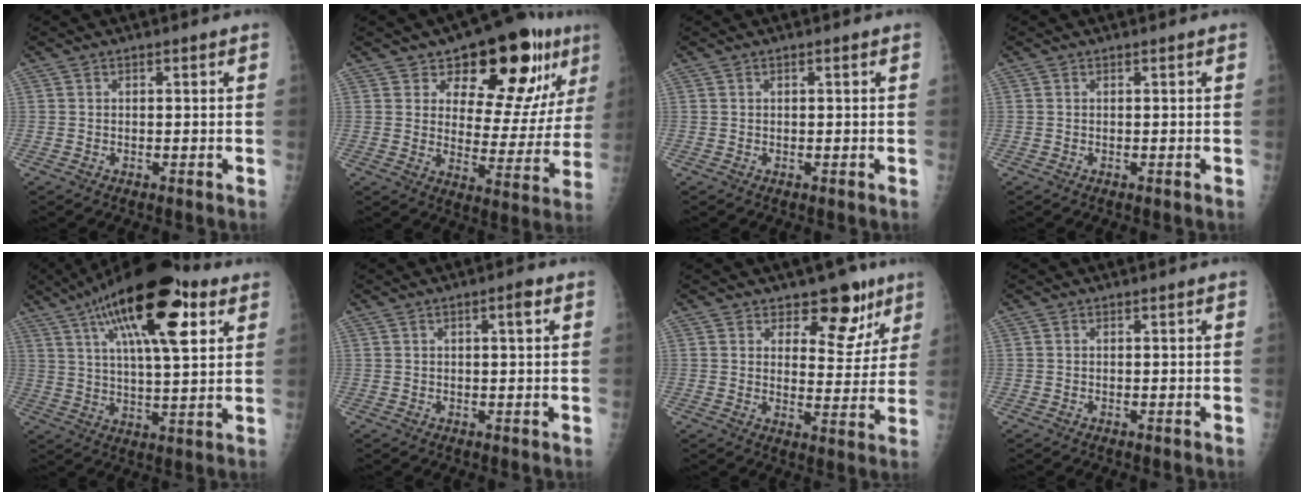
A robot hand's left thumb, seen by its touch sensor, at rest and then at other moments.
{"total": 19.5, "force": [10.5, 9.4, 13.6], "torque": [-0.125, -0.045, 0.152]}
{"total": 0.5, "force": [0.2, 0.2, 0.5], "torque": [-0.007, 0.002, 0.002]}
{"total": 0.0}
{"total": 22.1, "force": [10.3, 7.5, 18.1], "torque": [-0.287, -0.008, 0.165]}
{"total": 2.5, "force": [0.9, 0.6, 2.2], "torque": [-0.033, 0.003, 0.012]}
{"total": 9.4, "force": [6.2, 5.4, 4.5], "torque": [-0.010, -0.035, 0.086]}
{"total": 0.0}